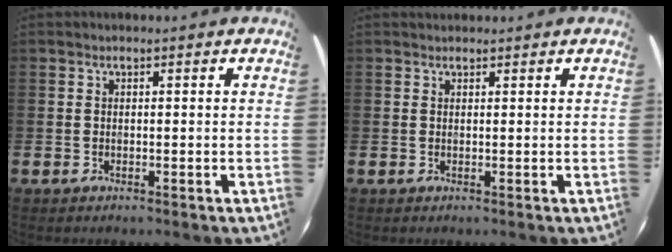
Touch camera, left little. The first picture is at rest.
{"total": 0.6, "force": [0.6, 0.2, -0.1], "torque": [0.010, 0.000, 0.010]}